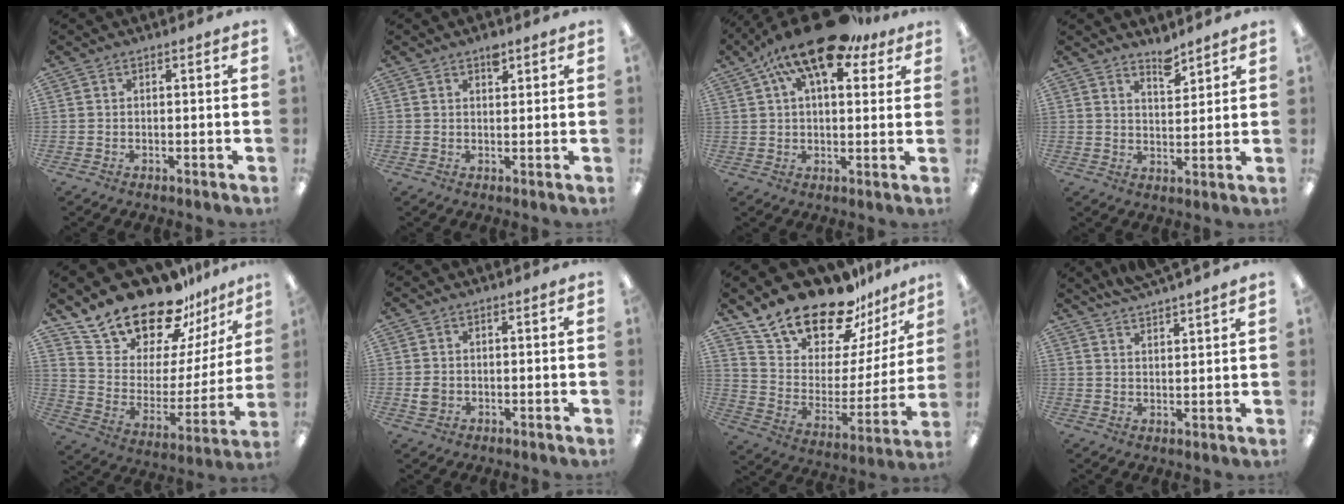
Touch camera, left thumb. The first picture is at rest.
{"total": 2.7, "force": [1.9, 1.3, 1.5], "torque": [-0.008, -0.009, 0.029]}
{"total": 16.8, "force": [9.2, 7.3, 11.9], "torque": [-0.189, -0.031, 0.154]}
{"total": 5.1, "force": [4.5, 1.5, 1.7], "torque": [-0.012, -0.037, 0.077]}
{"total": 21.5, "force": [18.7, 8.2, 6.7], "torque": [-0.120, -0.148, 0.335]}
{"total": 2.3, "force": [0.1, 1.9, 1.3], "torque": [-0.018, 0.001, -0.001]}
{"total": 21.5, "force": [18.2, 8.5, 7.8], "torque": [-0.138, -0.136, 0.324]}
{"total": 4.1, "force": [4.0, -0.6, 0.5], "torque": [-0.019, -0.024, 0.074]}